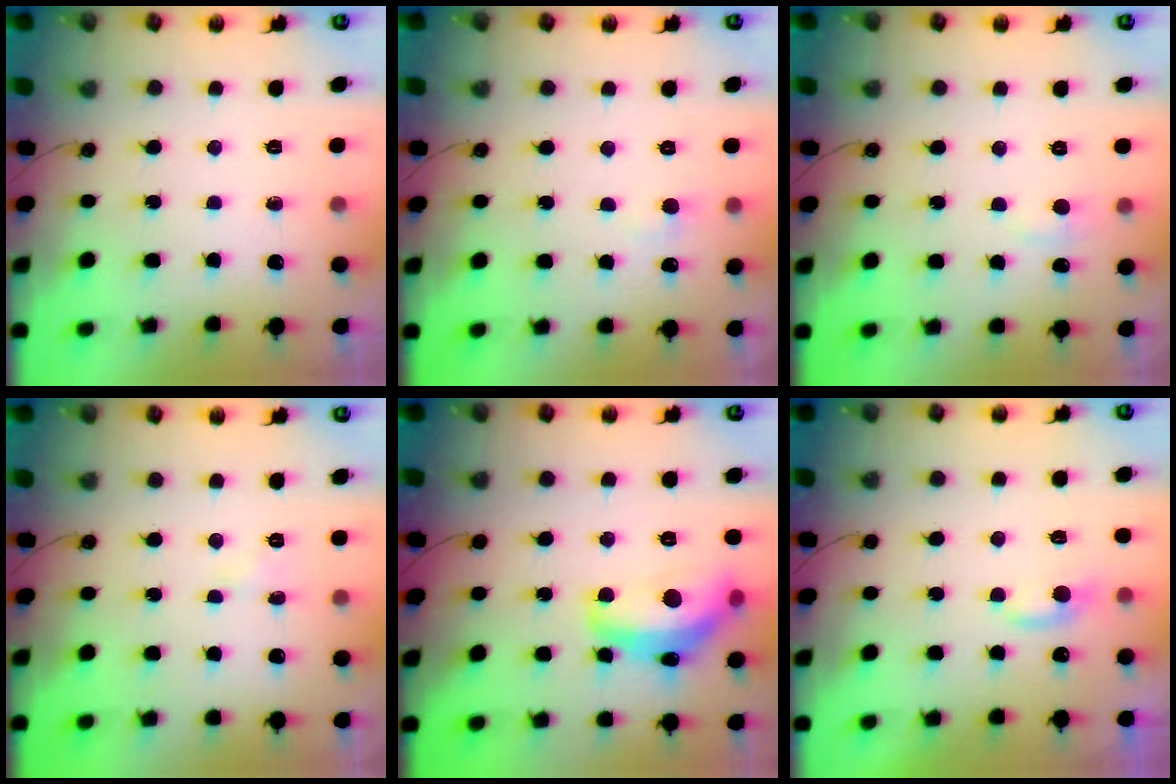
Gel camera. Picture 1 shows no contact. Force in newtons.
{"total": 1.7, "press": 1.5, "slide": 0.7}
{"total": 2.9, "press": 2.8, "slide": 0.5}
{"total": 0.9, "press": 0.9, "slide": 0.3}
{"total": 9.4, "press": 9.4, "slide": 0.7}
{"total": 1.3, "press": 1.1, "slide": 0.7}